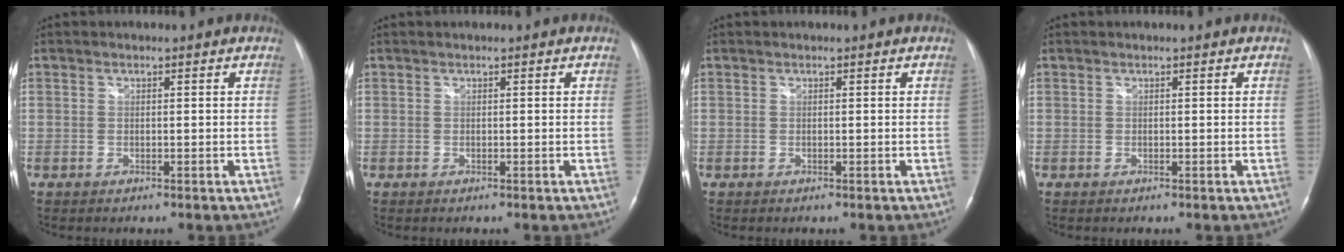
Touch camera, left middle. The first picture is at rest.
{"total": 0.0}
{"total": 0.0}
{"total": 0.0}